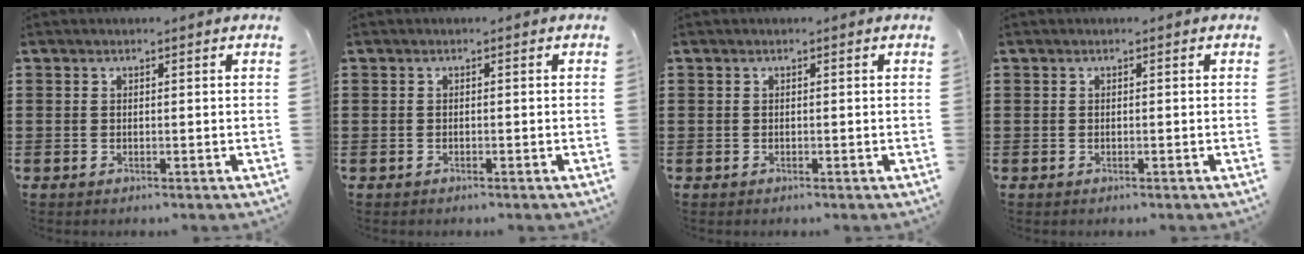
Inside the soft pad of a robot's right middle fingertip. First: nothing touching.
{"total": 0.0}
{"total": 0.0}
{"total": 0.0}